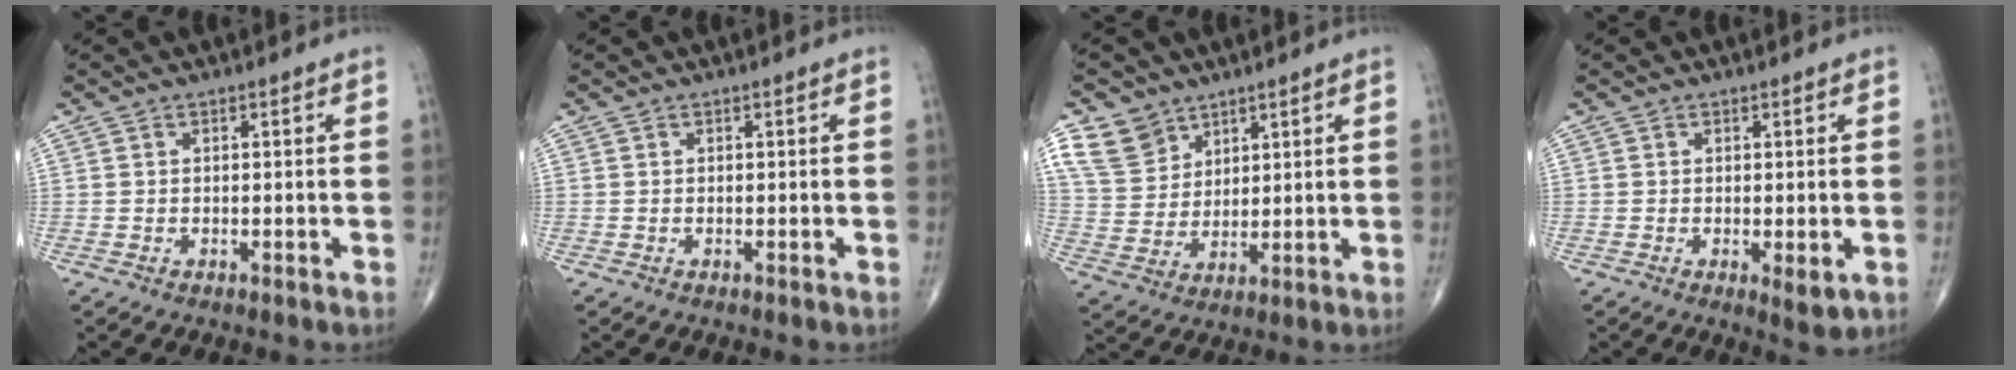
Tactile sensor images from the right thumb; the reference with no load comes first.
{"total": 0.0}
{"total": 8.5, "force": [5.5, 6.1, 2.4], "torque": [-0.025, -0.028, 0.118]}
{"total": 3.1, "force": [-0.6, 1.1, 2.8], "torque": [-0.042, -0.011, -0.006]}